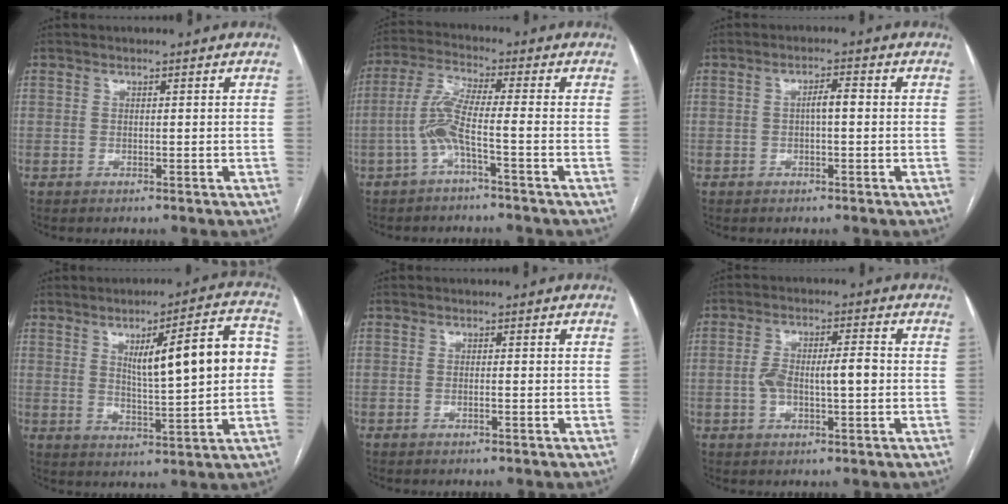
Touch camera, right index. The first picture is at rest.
{"total": 6.2, "force": [-2.2, -0.1, 5.8], "torque": [-0.128, 0.015, -0.049]}
{"total": 2.5, "force": [0.0, 0.6, 2.4], "torque": [-0.041, 0.005, 0.000]}
{"total": 13.0, "force": [2.1, 2.0, 12.7], "torque": [-0.178, 0.023, 0.036]}
{"total": 0.5, "force": [-0.2, 0.0, 0.5], "torque": [-0.009, 0.001, -0.003]}
{"total": 6.9, "force": [-0.4, 2.1, 6.6], "torque": [-0.128, 0.017, -0.004]}